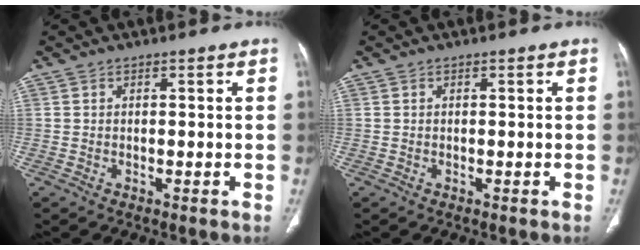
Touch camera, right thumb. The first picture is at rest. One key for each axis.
{"total": 0.0}